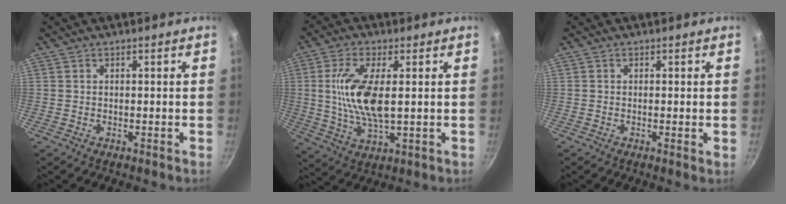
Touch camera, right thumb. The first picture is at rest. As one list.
[{"total": 11.9, "force": [1.4, 4.7, 10.9], "torque": [-0.218, -0.006, 0.030]}, {"total": 0.8, "force": [0.0, 0.0, 0.8], "torque": [-0.013, -0.002, -0.003]}]